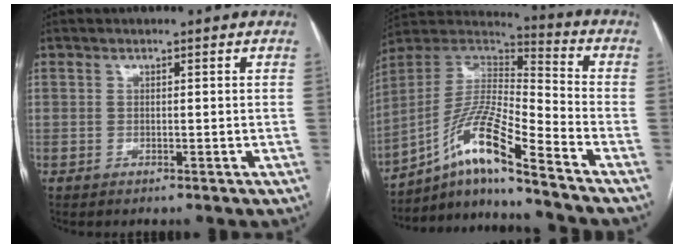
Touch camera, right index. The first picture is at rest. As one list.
[{"total": 14.4, "force": [-9.8, 0.1, 10.5], "torque": [-0.206, 0.013, -0.177]}]